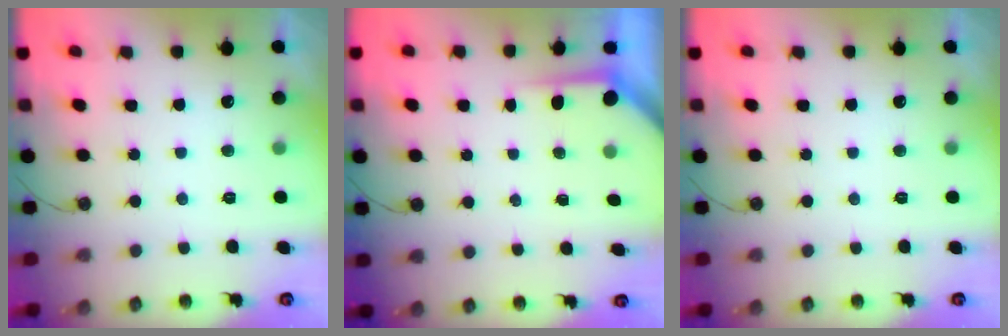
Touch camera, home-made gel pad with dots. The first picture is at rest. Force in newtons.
{"total": 3.7, "press": 3.7, "slide": 0.4}
{"total": 0.0}